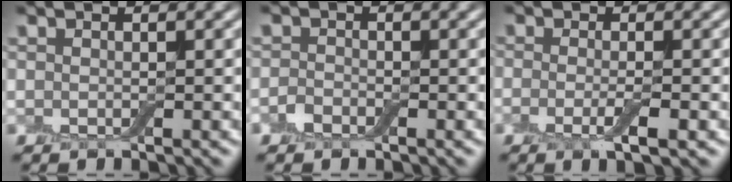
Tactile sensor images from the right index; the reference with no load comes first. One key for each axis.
{"total": 1.2, "fx": -0.7, "fy": 0.8, "fz": 0.6, "tx": -0.011, "ty": 0.002, "tz": -0.017}
{"total": 2.5, "fx": -0.8, "fy": 0.6, "fz": 2.3, "tx": -0.044, "ty": -0.008, "tz": -0.018}